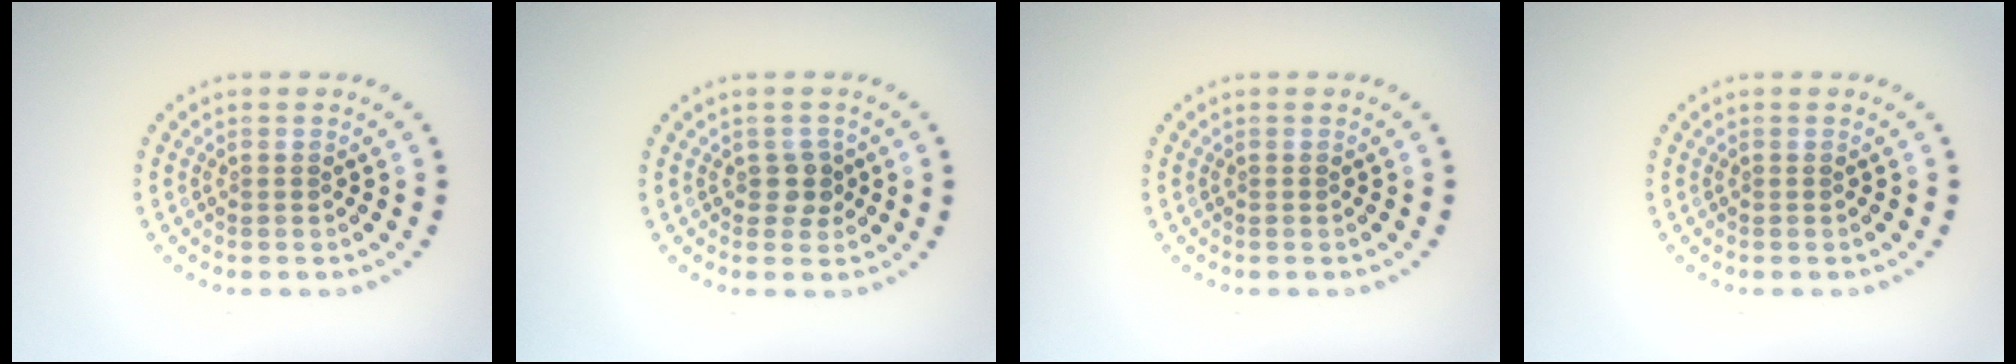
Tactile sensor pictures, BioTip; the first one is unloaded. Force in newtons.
{"total": 1.5, "press": 1.4, "slide": 0.5}
{"total": 0.0}
{"total": 0.0}